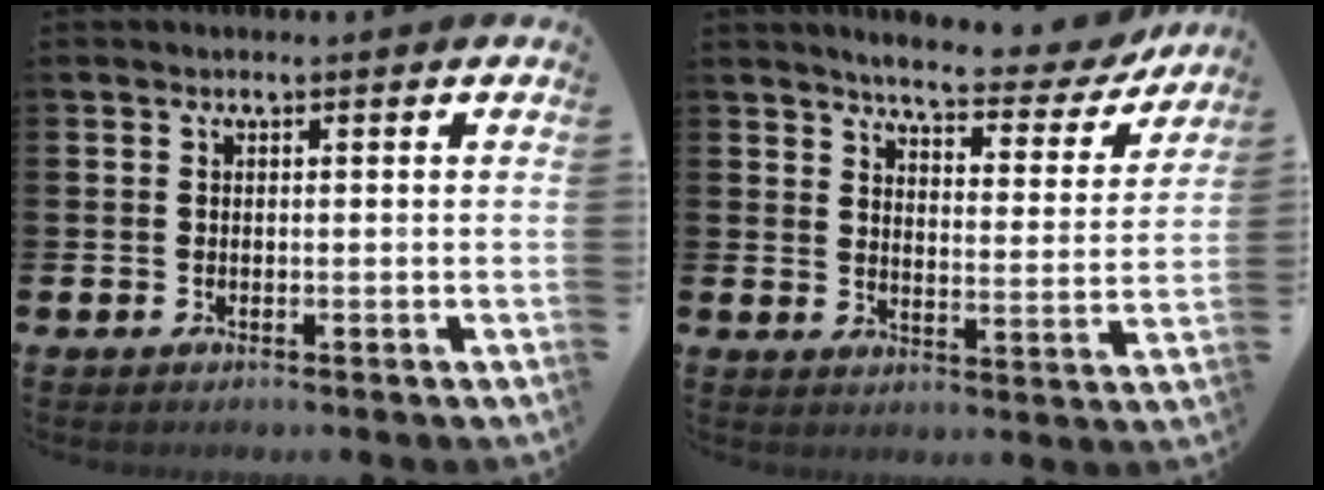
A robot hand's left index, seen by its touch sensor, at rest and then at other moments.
{"total": 5.2, "force": [4.9, 0.9, 1.6], "torque": [-0.036, -0.041, 0.075]}